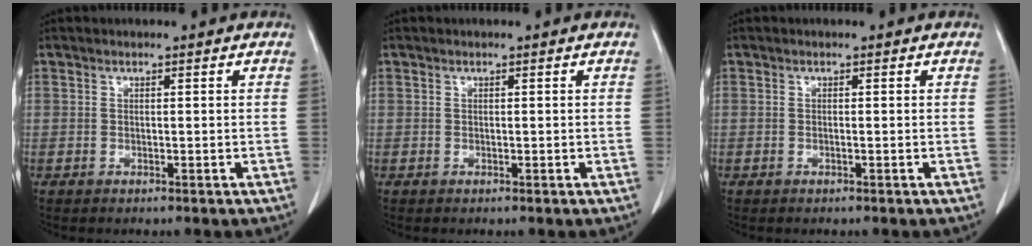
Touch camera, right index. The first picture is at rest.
{"total": 0.0}
{"total": 0.0}